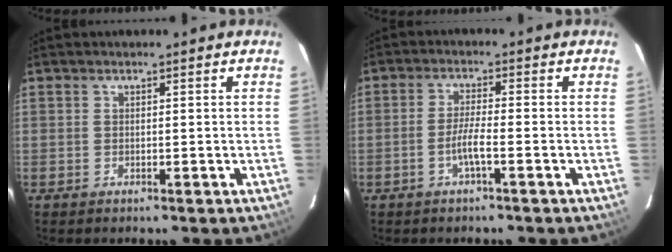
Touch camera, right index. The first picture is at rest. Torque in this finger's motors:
{"motor_torque": [0.10, -0.08, 0.11, 0.06]}